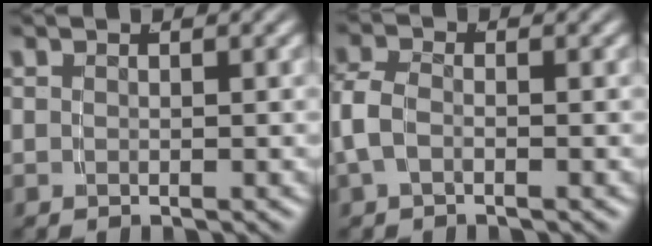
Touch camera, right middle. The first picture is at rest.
{"total": 2.9, "force": [-0.2, 2.3, 1.7], "torque": [-0.054, -0.009, -0.001]}